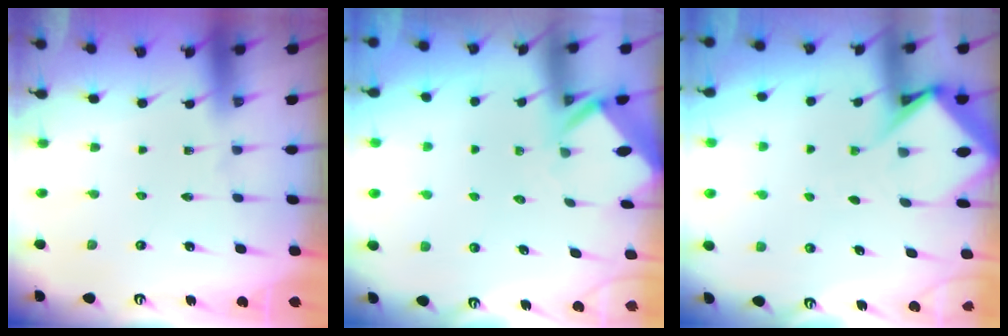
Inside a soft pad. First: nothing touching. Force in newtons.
{"total": 2.4, "press": 2.4, "slide": 0.1}
{"total": 6.0, "press": 5.9, "slide": 0.8}